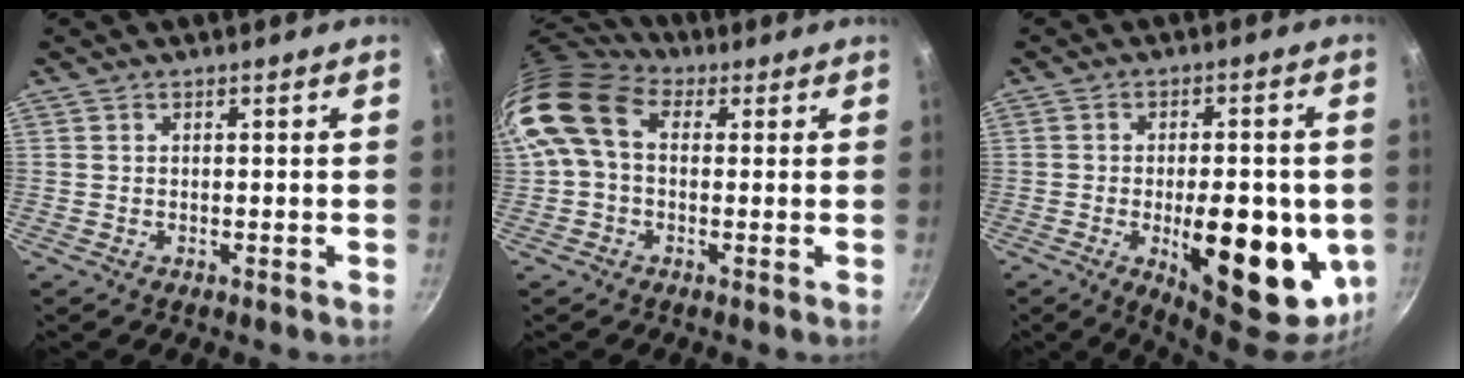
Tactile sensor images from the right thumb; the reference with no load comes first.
{"total": 12.3, "force": [2.2, 8.5, 8.6], "torque": [-0.155, 0.020, 0.021]}
{"total": 21.2, "force": [-4.3, 9.2, 18.7], "torque": [-0.215, -0.006, -0.045]}